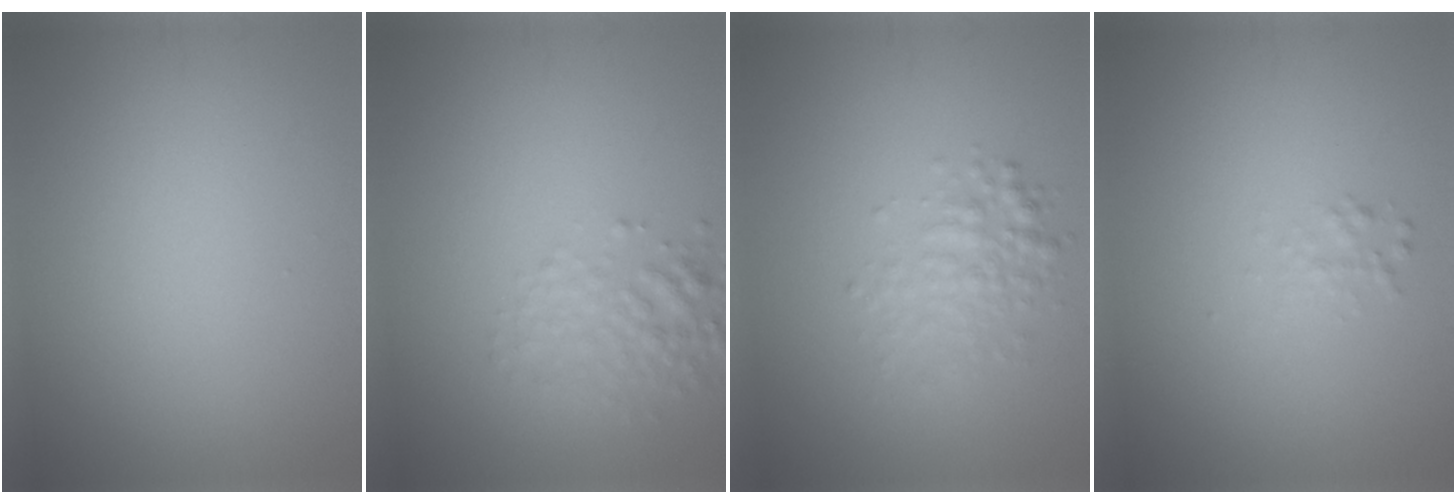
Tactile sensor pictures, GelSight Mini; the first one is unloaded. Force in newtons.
{"total": 2.6, "press": 2.6, "slide": 0.1}
{"total": 2.5, "press": 2.5, "slide": 0.1}
{"total": 0.9, "press": 0.9, "slide": 0.1}